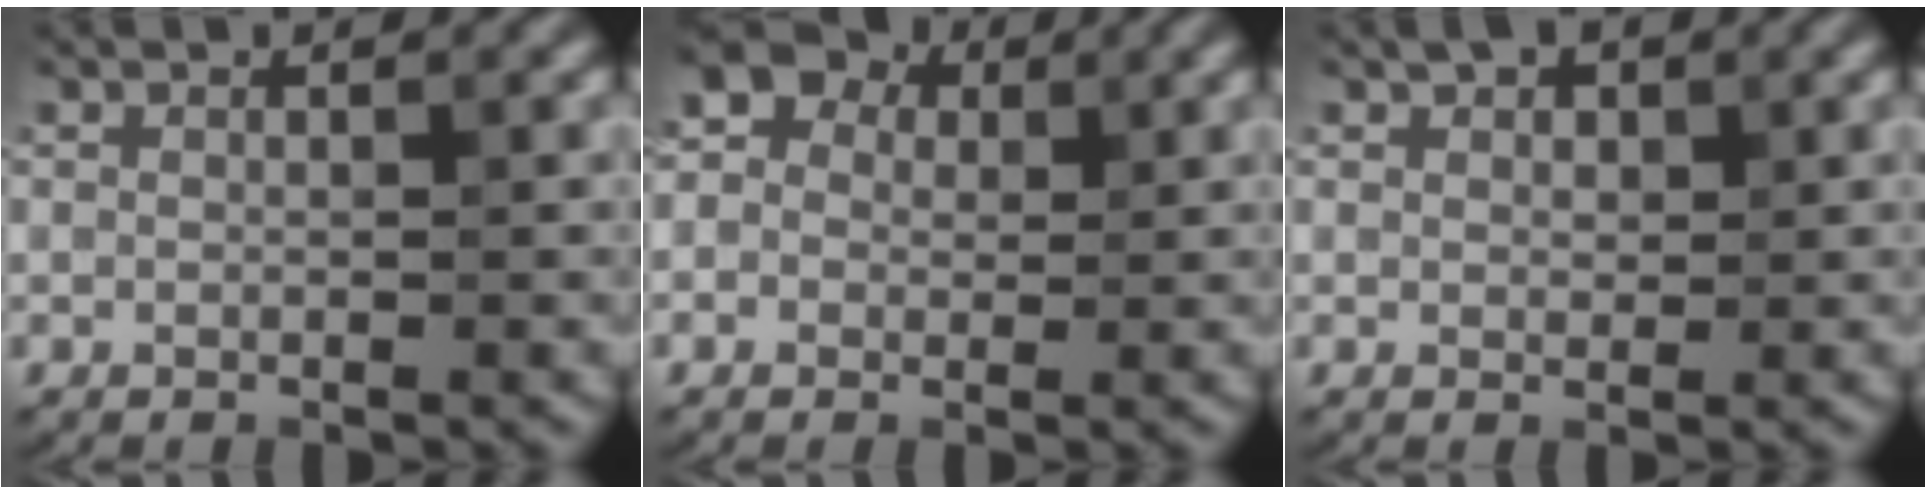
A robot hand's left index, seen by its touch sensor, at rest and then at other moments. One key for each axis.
{"total": 5.9, "fx": 1.8, "fy": 4.9, "fz": 2.6, "tx": -0.017, "ty": 0.030, "tz": -0.020}
{"total": 1.6, "fx": 1.0, "fy": 1.0, "fz": 0.7, "tx": -0.010, "ty": 0.001, "tz": 0.016}